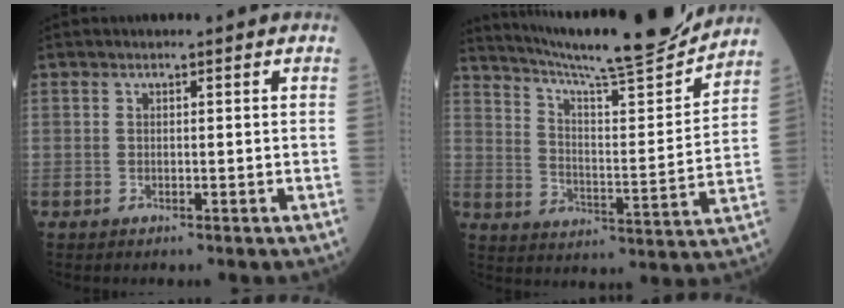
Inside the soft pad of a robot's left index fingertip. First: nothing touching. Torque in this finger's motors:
{"motor_torque": [1.00, -1.14, 0.39, 0.10]}